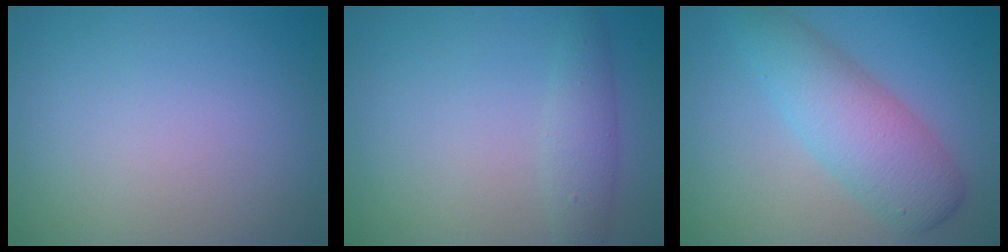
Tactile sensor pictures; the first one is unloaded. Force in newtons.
{"total": 2.1, "press": 2.1, "slide": 0.1}
{"total": 5.3, "press": 5.3, "slide": 0.1}